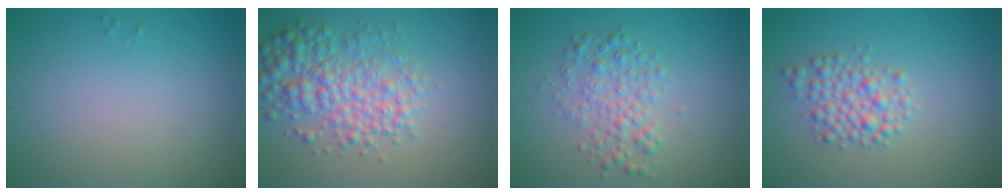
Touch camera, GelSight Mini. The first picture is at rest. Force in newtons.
{"total": 5.5, "press": 5.5, "slide": 0.1}
{"total": 3.0, "press": 3.0, "slide": 0.1}
{"total": 3.0, "press": 3.0, "slide": 0.1}